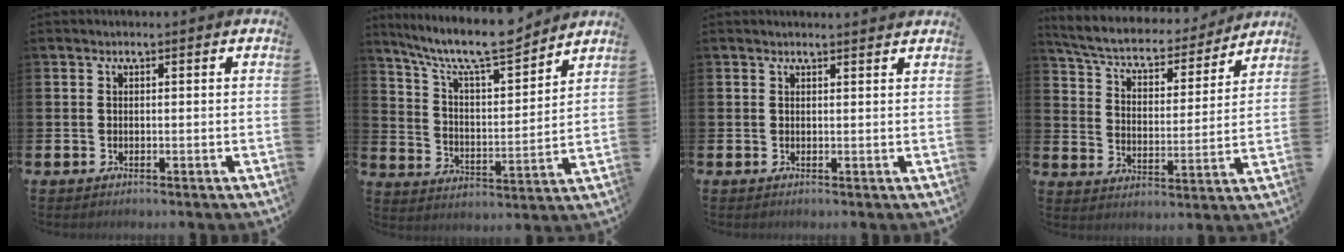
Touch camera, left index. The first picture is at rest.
{"total": 10.4, "force": [9.3, 1.5, 4.5], "torque": [-0.109, -0.064, 0.158]}
{"total": 0.9, "force": [0.9, -0.1, 0.1], "torque": [0.006, -0.005, 0.014]}
{"total": 6.1, "force": [5.4, 2.0, 2.1], "torque": [-0.073, -0.040, 0.088]}